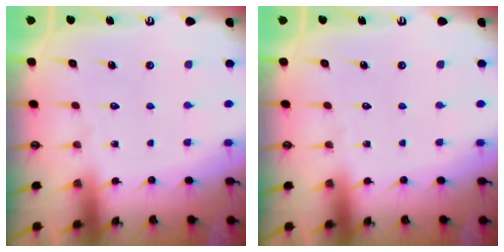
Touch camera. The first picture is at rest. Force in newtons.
{"total": 0.0}